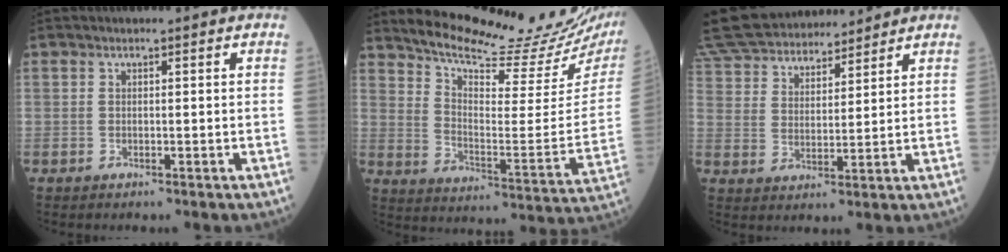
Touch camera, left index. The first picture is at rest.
{"total": 23.4, "force": [21.9, 1.2, 8.2], "torque": [-0.129, -0.093, 0.293]}
{"total": 18.6, "force": [16.9, 5.3, 5.7], "torque": [-0.134, 0.040, 0.290]}